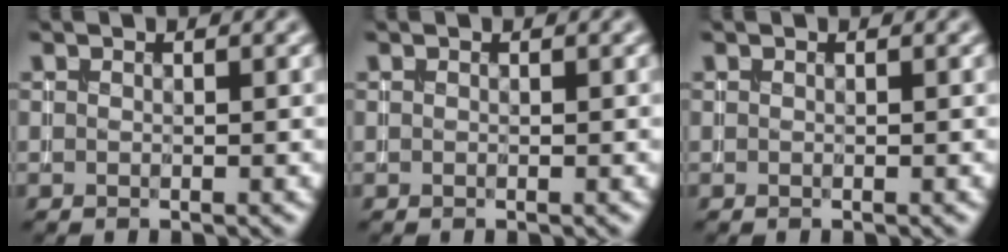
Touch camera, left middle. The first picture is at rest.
{"total": 0.0}
{"total": 0.0}